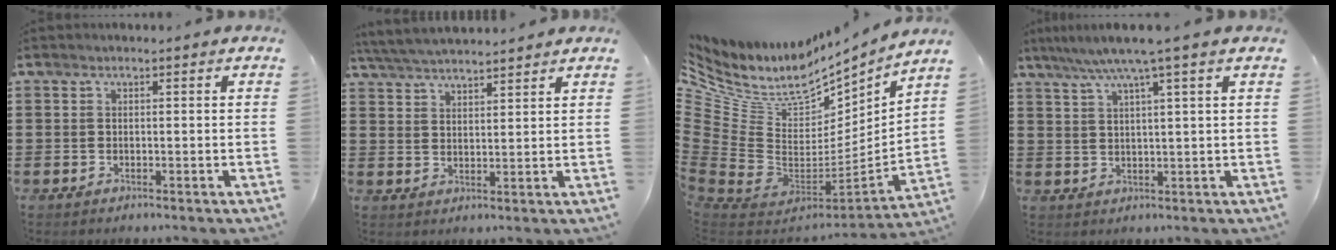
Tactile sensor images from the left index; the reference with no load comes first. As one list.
[{"total": 4.3, "force": [4.2, 0.0, 1.0], "torque": [-0.033, -0.015, 0.076]}, {"total": 9.6, "force": [6.0, 6.0, 4.4], "torque": [-0.142, -0.061, 0.104]}, {"total": 5.2, "force": [3.5, -0.9, 3.7], "torque": [-0.082, -0.010, 0.056]}]